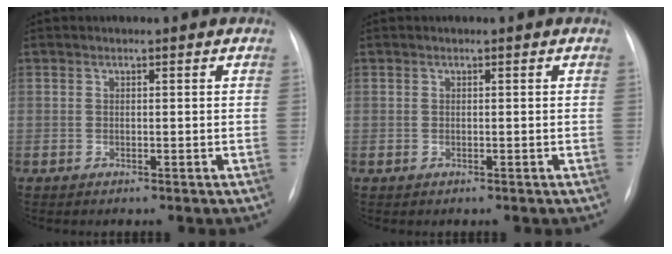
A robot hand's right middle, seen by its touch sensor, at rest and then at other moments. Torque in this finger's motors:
{"motor_torque": [-0.35, 0.03, 0.08, 0.01]}